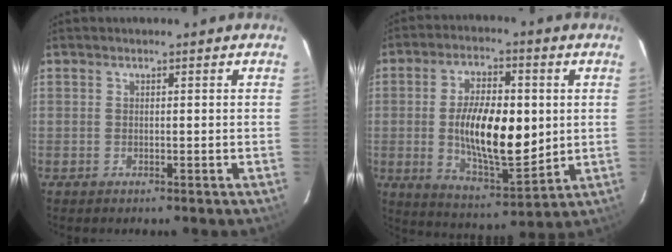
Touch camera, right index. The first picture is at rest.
{"total": 16.3, "force": [0.4, 7.0, 14.7], "torque": [-0.256, -0.005, 0.016]}